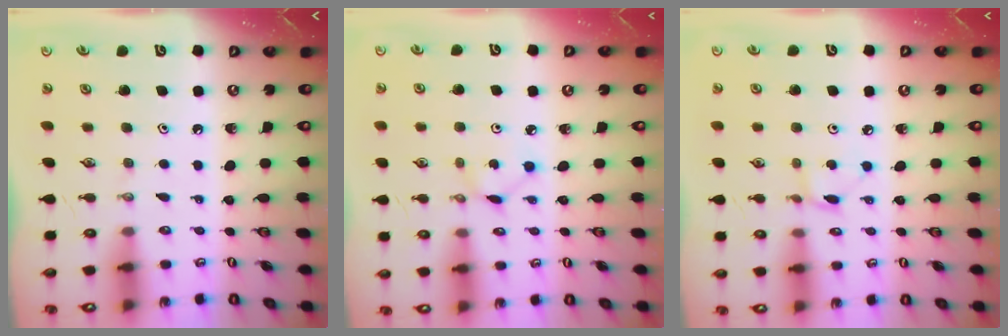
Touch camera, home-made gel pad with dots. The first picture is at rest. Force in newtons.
{"total": 1.5, "press": 1.5, "slide": 0.2}
{"total": 3.0, "press": 3.0, "slide": 0.4}